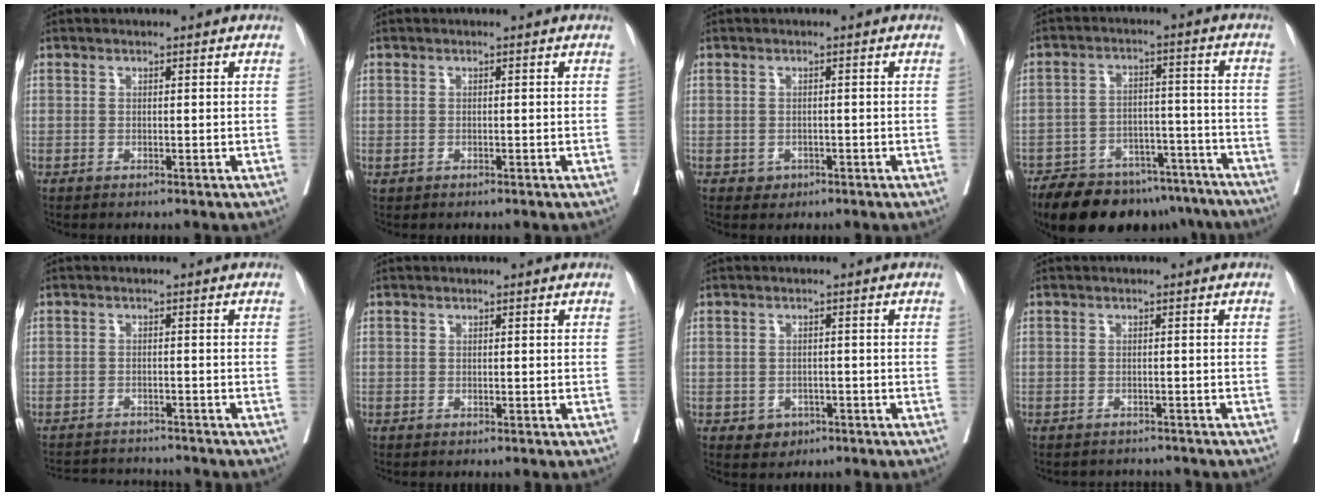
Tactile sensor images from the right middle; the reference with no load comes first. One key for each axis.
{"total": 0.6, "fx": -0.2, "fy": 0.5, "fz": 0.3, "tx": -0.005, "ty": 0.002, "tz": 0.000}
{"total": 1.5, "fx": -0.7, "fy": 1.2, "fz": 0.4, "tx": -0.002, "ty": 0.004, "tz": -0.006}
{"total": 19.8, "fx": -16.6, "fy": 7.8, "fz": 7.7, "tx": -0.112, "ty": 0.011, "tz": -0.232}
{"total": 8.2, "fx": -8.0, "fy": 1.0, "fz": 1.4, "tx": -0.021, "ty": 0.003, "tz": -0.114}
{"total": 0.5, "fx": -0.2, "fy": 0.5, "fz": -0.1, "tx": 0.012, "ty": 0.008, "tz": -0.007}
{"total": 2.8, "fx": -1.5, "fy": 2.3, "fz": 0.8, "tx": -0.006, "ty": 0.006, "tz": -0.015}
{"total": 3.3, "fx": -3.2, "fy": 0.8, "fz": -0.3, "tx": 0.010, "ty": -0.004, "tz": -0.045}